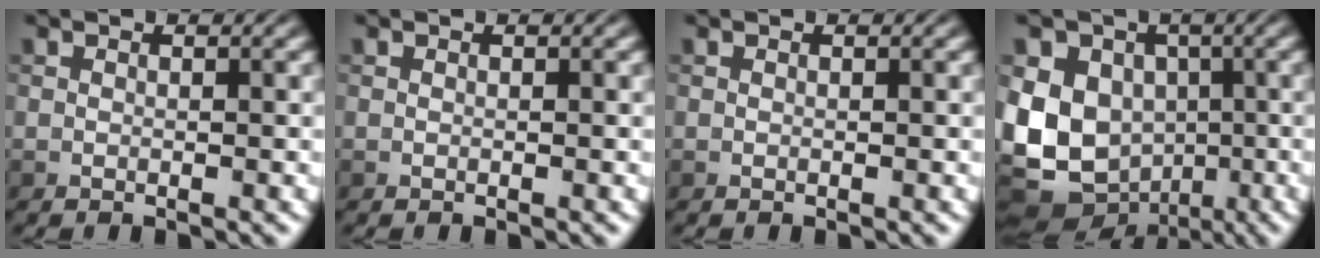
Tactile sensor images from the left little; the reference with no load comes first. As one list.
[{"total": 0.0}, {"total": 0.0}, {"total": 13.9, "force": [-2.7, 11.7, 7.1], "torque": [-0.139, -0.013, -0.065]}]